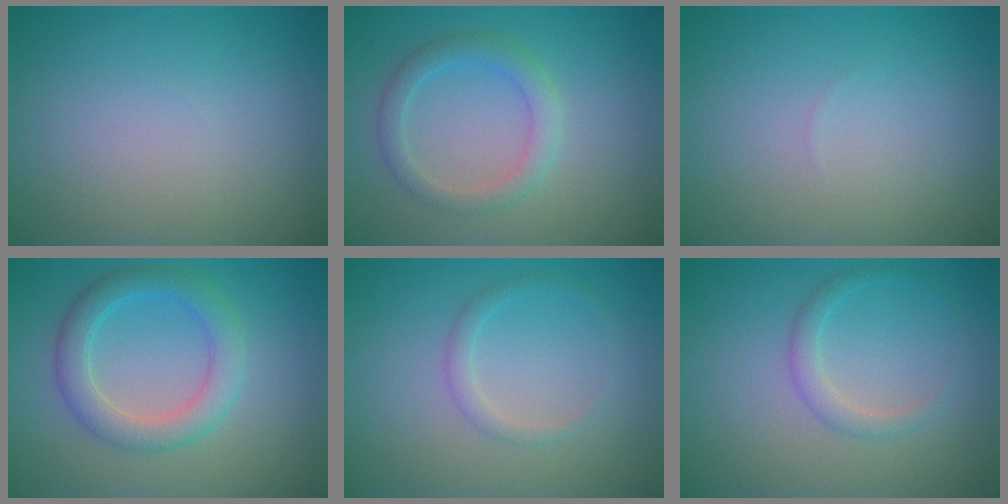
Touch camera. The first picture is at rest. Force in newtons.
{"total": 2.6, "press": 2.6, "slide": 0.4}
{"total": 0.0}
{"total": 3.8, "press": 3.8, "slide": 0.1}
{"total": 1.2, "press": 1.2, "slide": 0.1}
{"total": 1.6, "press": 1.6, "slide": 0.1}